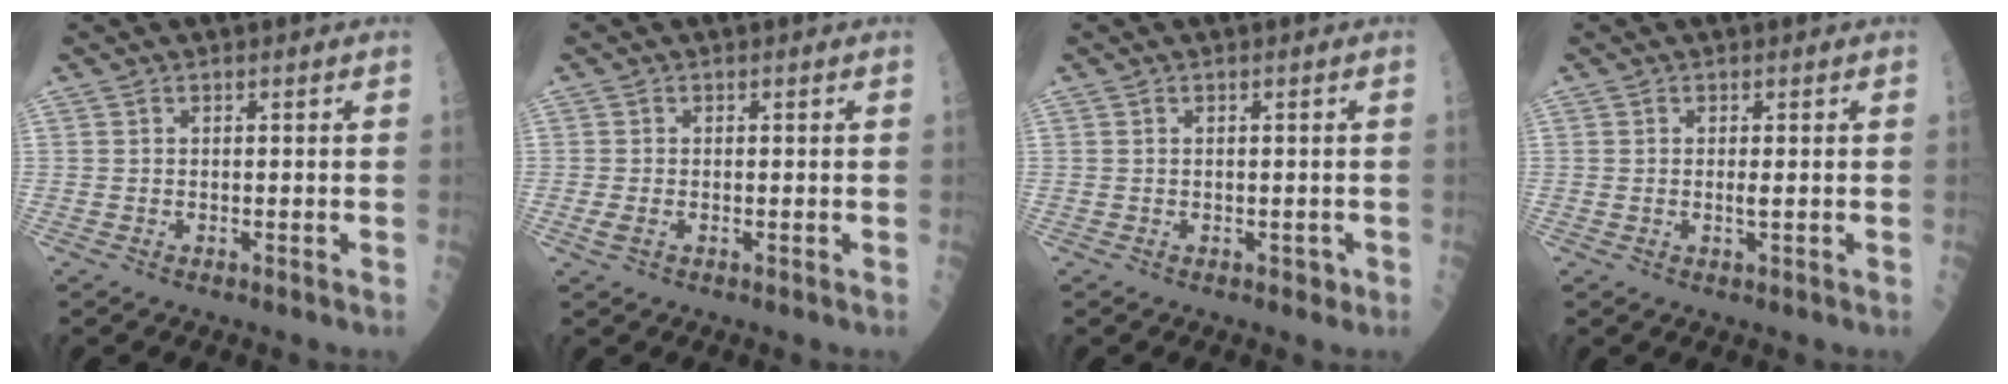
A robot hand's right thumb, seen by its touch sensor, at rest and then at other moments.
{"total": 1.5, "force": [-0.5, 0.9, 1.2], "torque": [-0.032, -0.003, -0.011]}
{"total": 0.9, "force": [-0.3, 0.7, 0.5], "torque": [0.003, 0.003, -0.004]}
{"total": 1.1, "force": [0.1, 0.2, 1.1], "torque": [-0.022, -0.003, 0.003]}